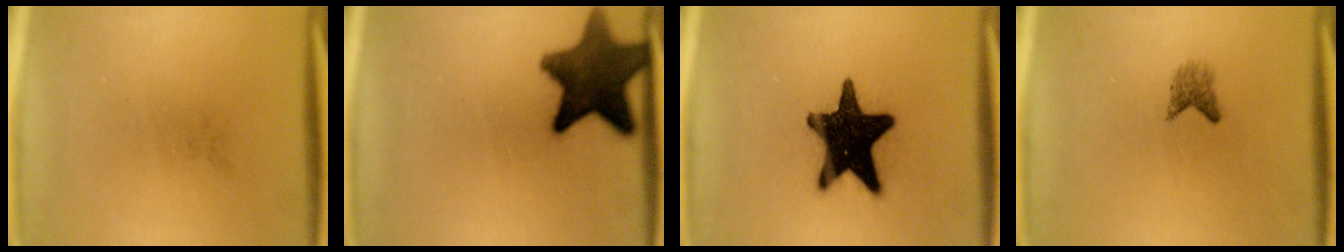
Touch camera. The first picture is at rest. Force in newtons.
{"total": 12.3}
{"total": 19.3}
{"total": 1.8}